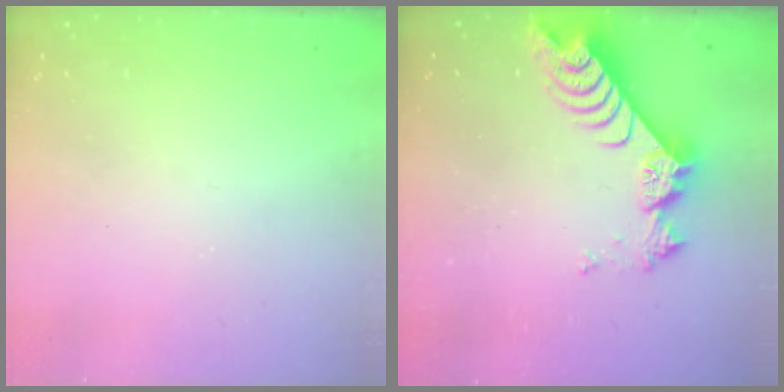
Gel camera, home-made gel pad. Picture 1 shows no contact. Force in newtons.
{"total": 8.3, "press": 8.2, "slide": 1.0}